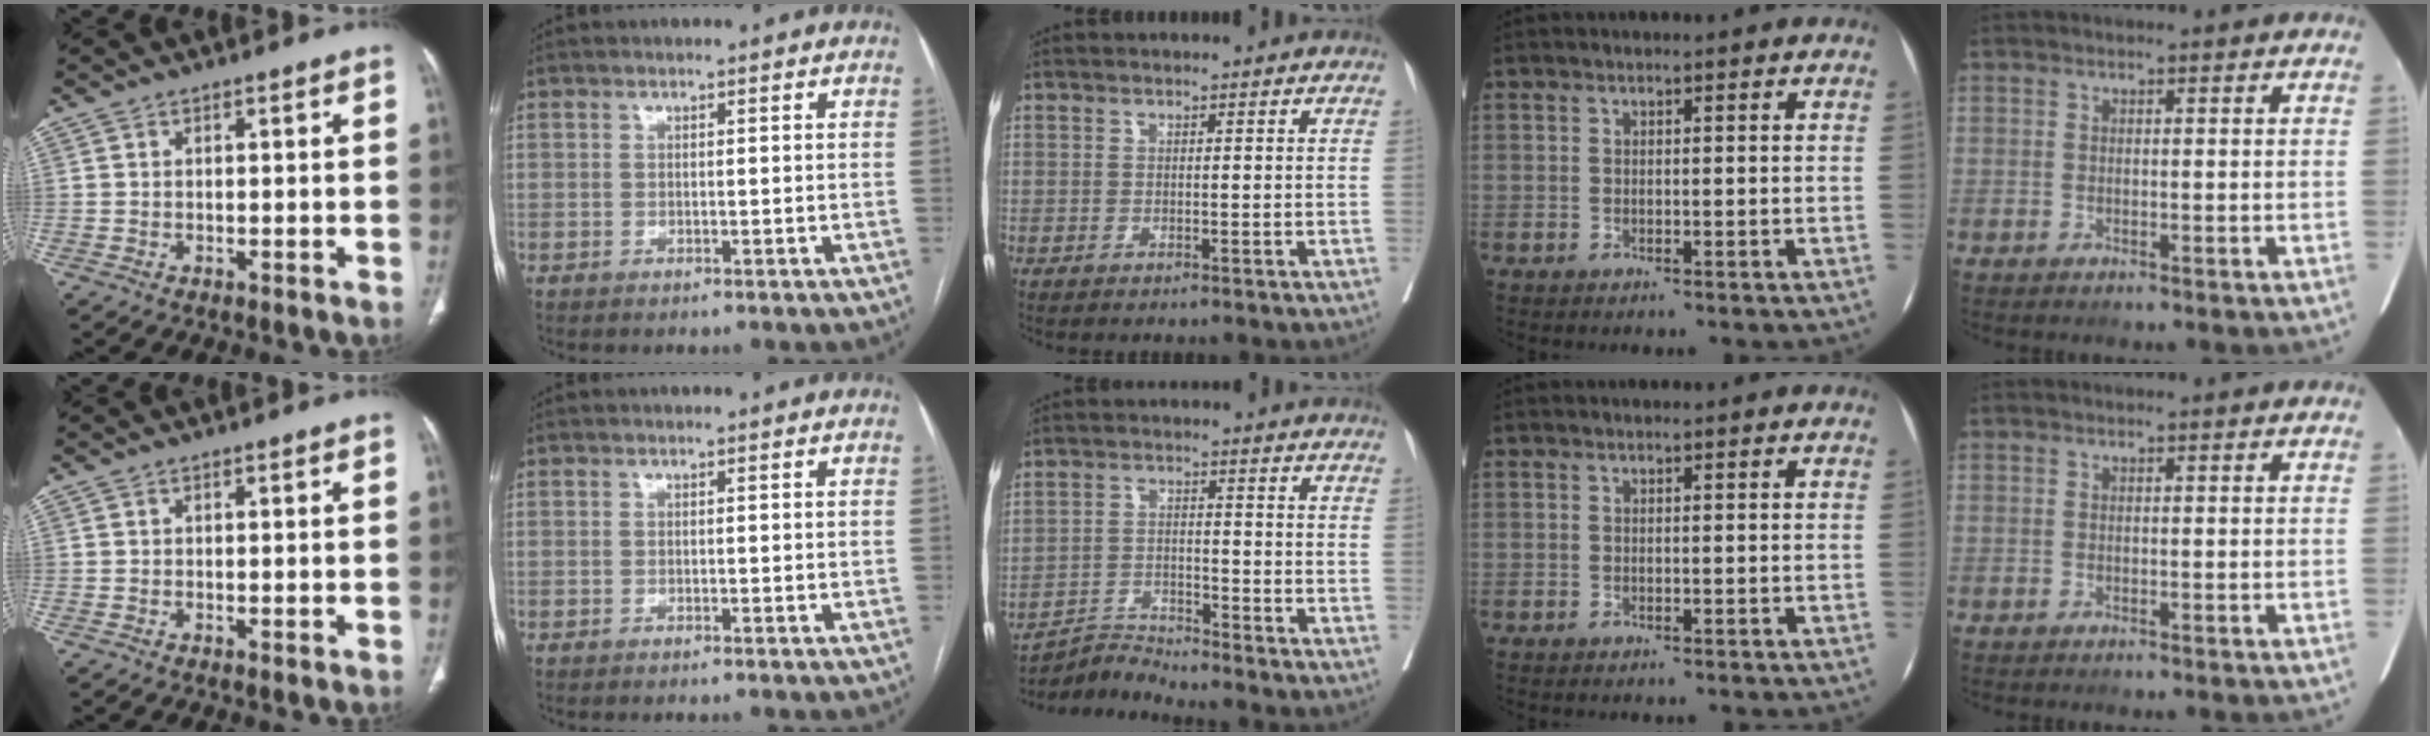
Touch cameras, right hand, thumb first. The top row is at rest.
{"middle": {"total": 4.8, "force": [-4.3, -1.5, -1.4], "torque": [0.018, -0.009, -0.079]}}